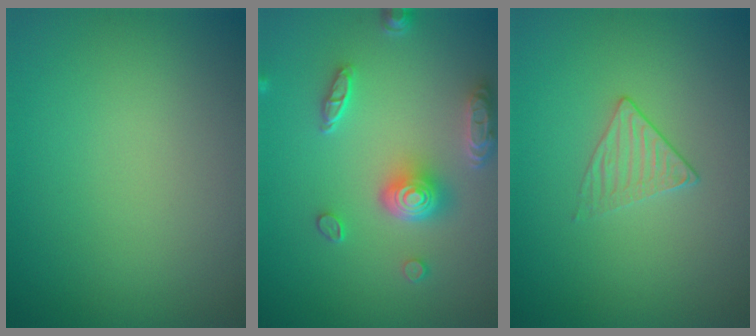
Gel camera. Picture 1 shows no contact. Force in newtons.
{"total": 4.9, "press": 4.0, "slide": 2.9}
{"total": 1.3, "press": 0.9, "slide": 0.9}